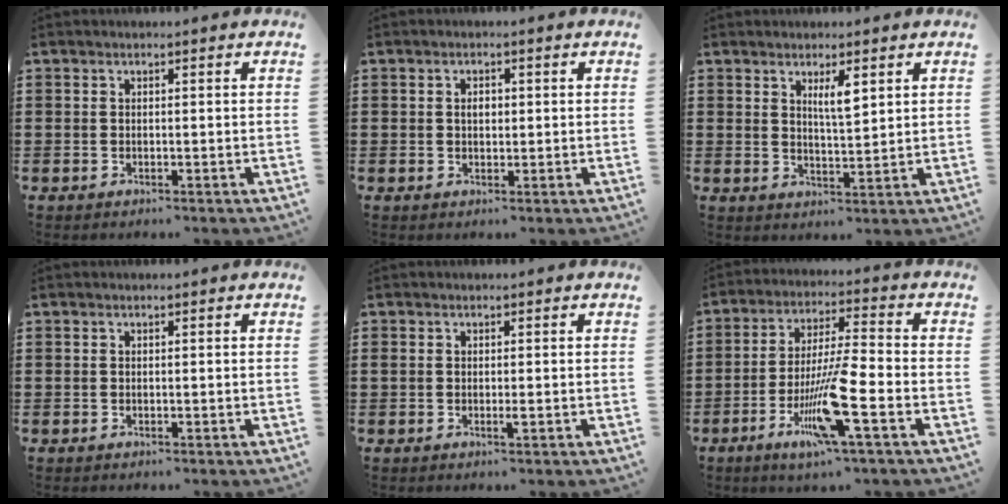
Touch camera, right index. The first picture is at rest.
{"total": 1.8, "force": [0.2, 1.0, 1.5], "torque": [-0.031, 0.008, 0.003]}
{"total": 3.5, "force": [1.9, 0.8, 2.9], "torque": [-0.052, 0.002, 0.029]}
{"total": 0.0}
{"total": 1.1, "force": [-0.3, 0.2, 1.0], "torque": [-0.021, -0.002, -0.006]}
{"total": 10.9, "force": [-4.5, 1.2, 9.9], "torque": [-0.202, -0.009, -0.087]}